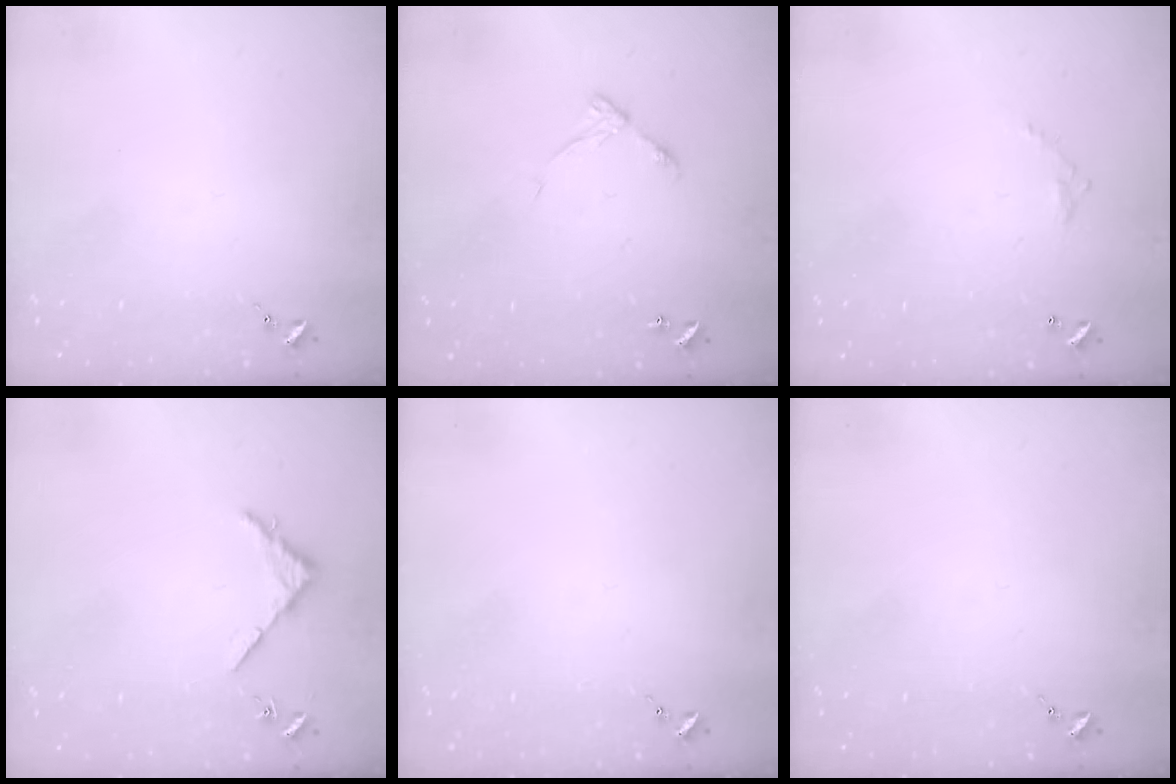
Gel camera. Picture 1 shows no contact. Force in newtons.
{"total": 6.5, "press": 6.5, "slide": 0.5}
{"total": 4.0, "press": 4.0, "slide": 0.2}
{"total": 3.4, "press": 3.4, "slide": 0.4}
{"total": 0.0}
{"total": 0.0}